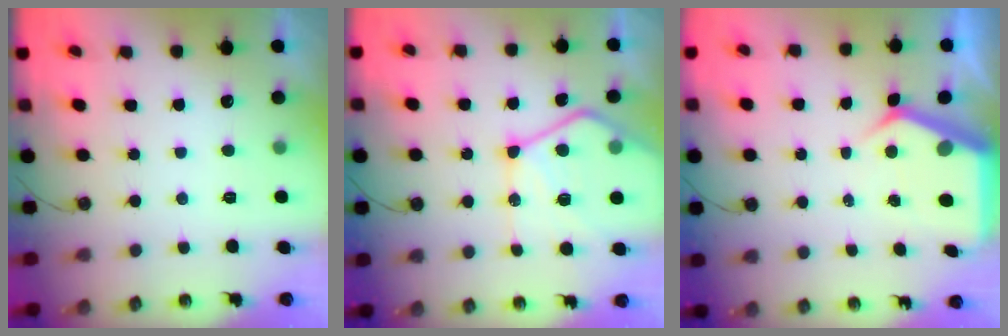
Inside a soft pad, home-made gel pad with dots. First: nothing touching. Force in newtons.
{"total": 18.8, "press": 18.7, "slide": 2.2}
{"total": 6.7, "press": 6.6, "slide": 0.6}